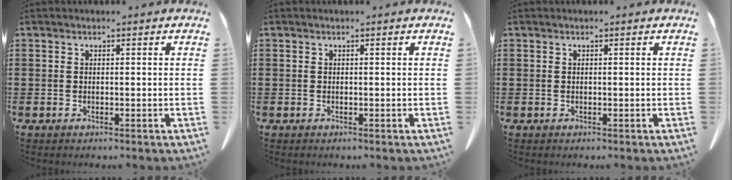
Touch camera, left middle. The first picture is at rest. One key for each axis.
{"total": 0.0}
{"total": 0.0}